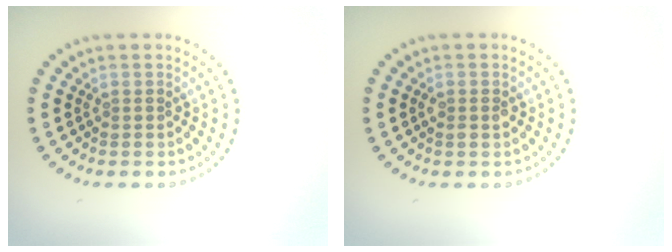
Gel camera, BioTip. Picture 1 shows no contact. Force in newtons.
{"total": 1.1, "press": 1.1, "slide": 0.2}